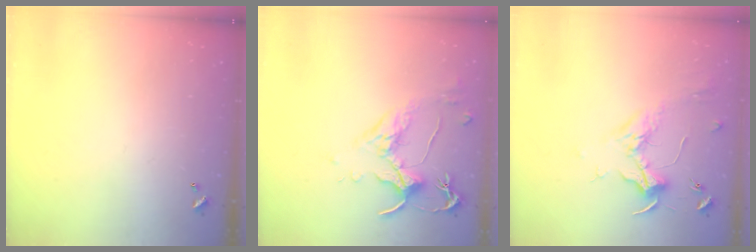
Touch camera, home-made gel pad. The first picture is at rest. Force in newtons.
{"total": 1.6, "press": 1.4, "slide": 0.7}
{"total": 1.8, "press": 1.7, "slide": 0.6}